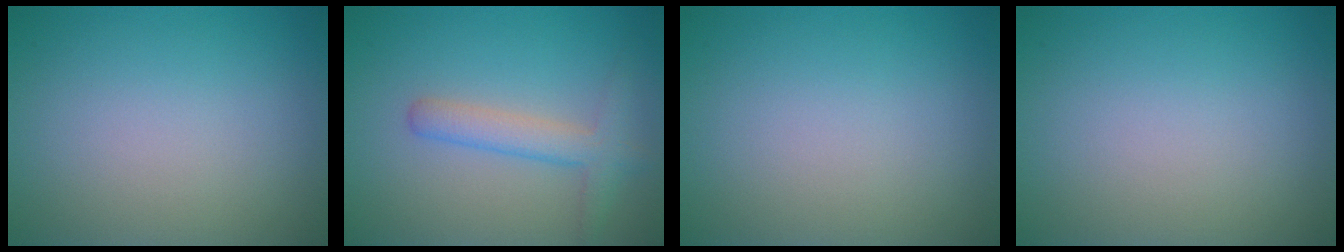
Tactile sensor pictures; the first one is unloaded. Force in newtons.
{"total": 2.9, "press": 2.9, "slide": 0.2}
{"total": 0.0}
{"total": 0.0}